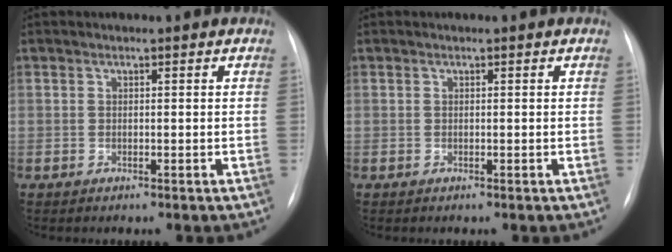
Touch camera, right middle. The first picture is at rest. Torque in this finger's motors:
{"motor_torque": [-0.11, -0.08, 0.00, 0.00]}